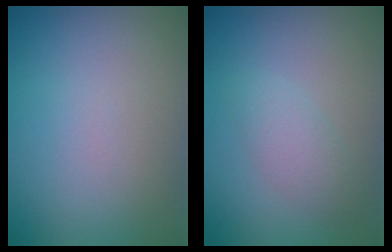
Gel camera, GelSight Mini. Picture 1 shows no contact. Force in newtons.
{"total": 1.9, "press": 1.9, "slide": 0.1}